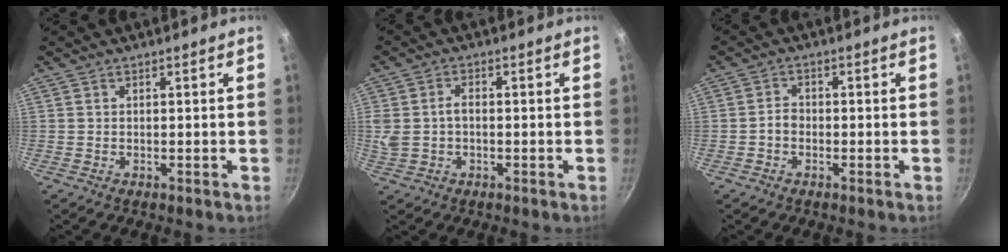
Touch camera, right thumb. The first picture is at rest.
{"total": 5.6, "force": [0.0, 3.9, 4.0], "torque": [-0.079, 0.009, 0.001]}
{"total": 2.3, "force": [-0.8, 1.7, 1.3], "torque": [-0.018, 0.016, -0.019]}